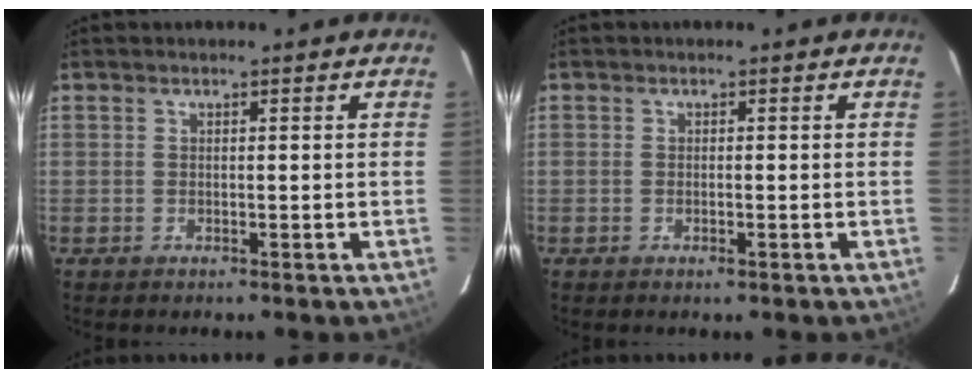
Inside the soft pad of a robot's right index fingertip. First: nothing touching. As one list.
[{"total": 1.0, "force": [-0.4, 0.2, 0.8], "torque": [-0.016, -0.002, -0.005]}]